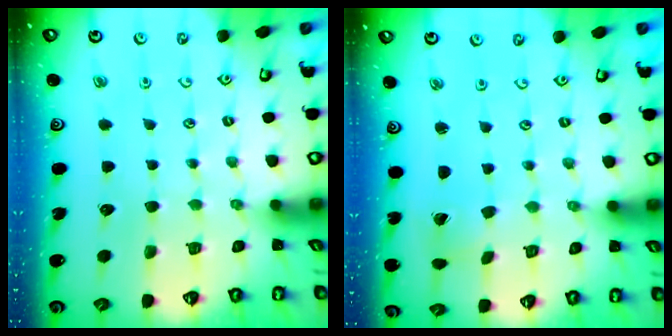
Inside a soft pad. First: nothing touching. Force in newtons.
{"total": 1.1, "press": 1.1, "slide": 0.1}